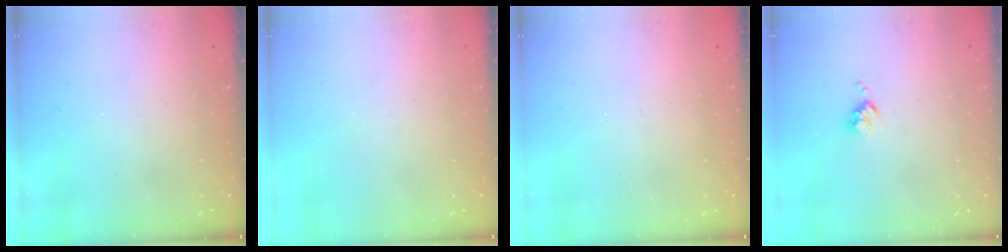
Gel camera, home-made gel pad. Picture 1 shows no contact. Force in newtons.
{"total": 0.0}
{"total": 0.0}
{"total": 3.6, "press": 3.6, "slide": 0.4}